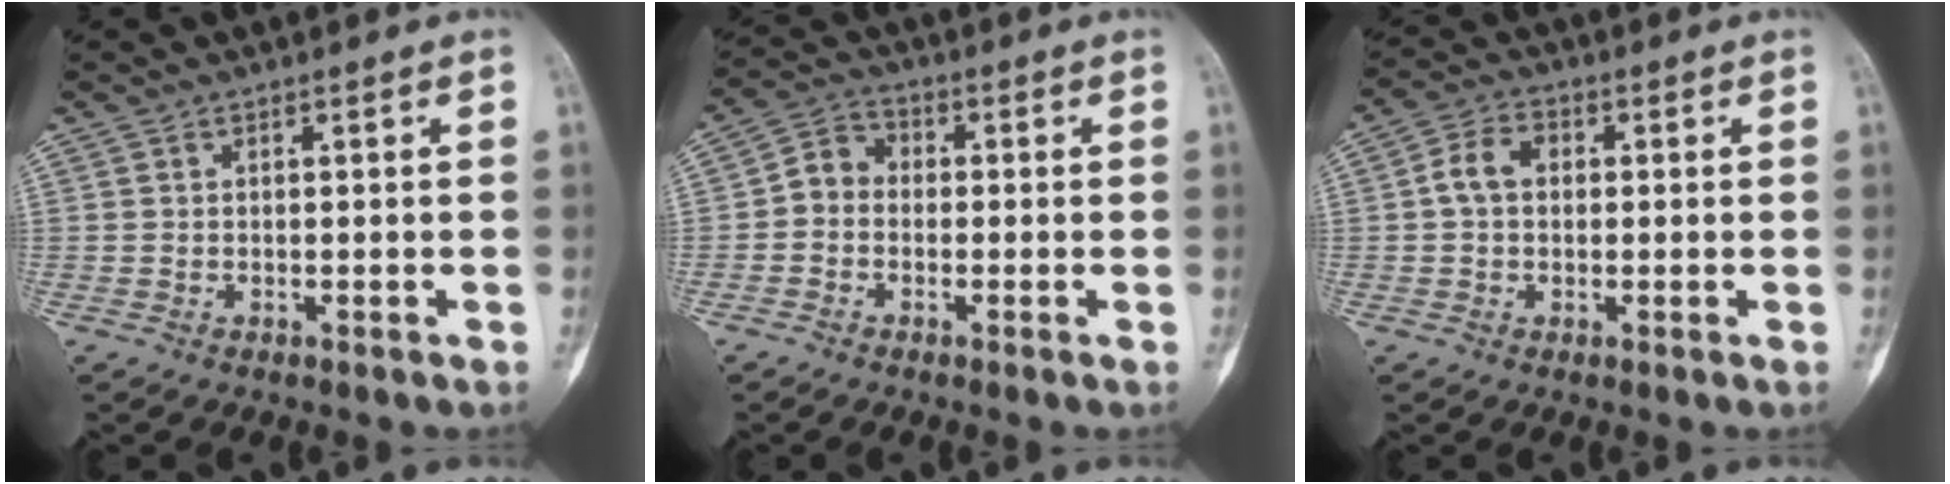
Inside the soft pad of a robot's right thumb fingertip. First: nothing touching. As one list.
[{"total": 4.9, "force": [-0.9, 4.1, 2.5], "torque": [-0.027, 0.016, -0.032]}, {"total": 5.5, "force": [0.4, 4.1, 3.6], "torque": [-0.061, 0.016, 0.001]}]